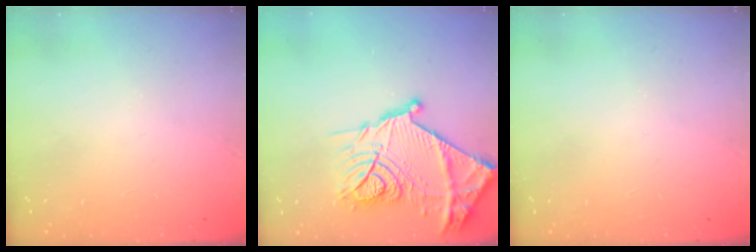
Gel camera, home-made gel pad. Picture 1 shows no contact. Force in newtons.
{"total": 22.8, "press": 22.7, "slide": 1.7}
{"total": 0.0}